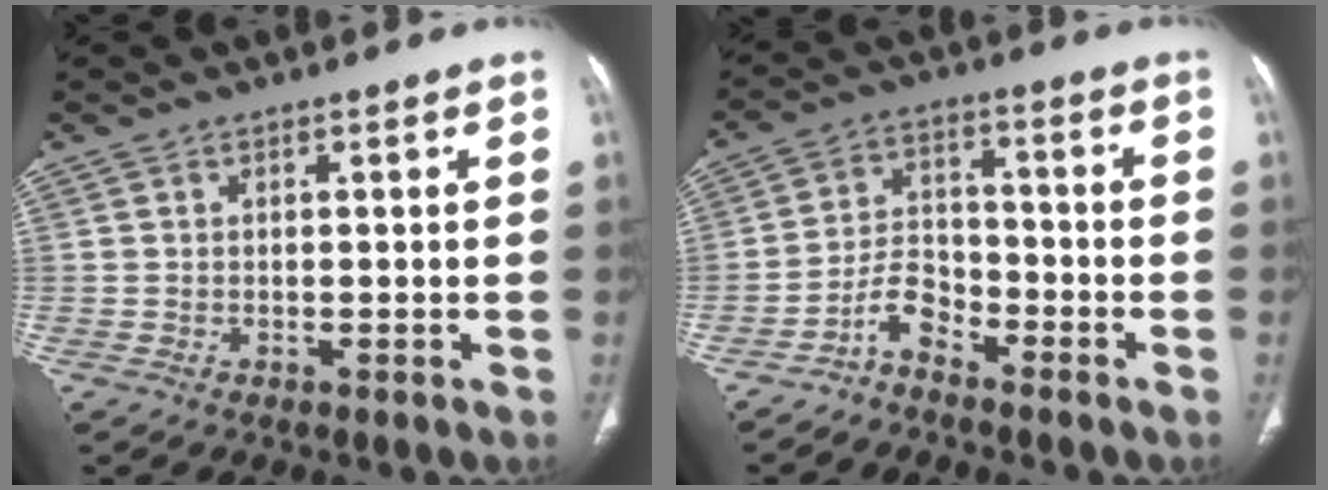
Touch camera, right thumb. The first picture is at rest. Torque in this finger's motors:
{"motor_torque": [-0.40, 0.36, -0.09, 0.23, 0.02]}